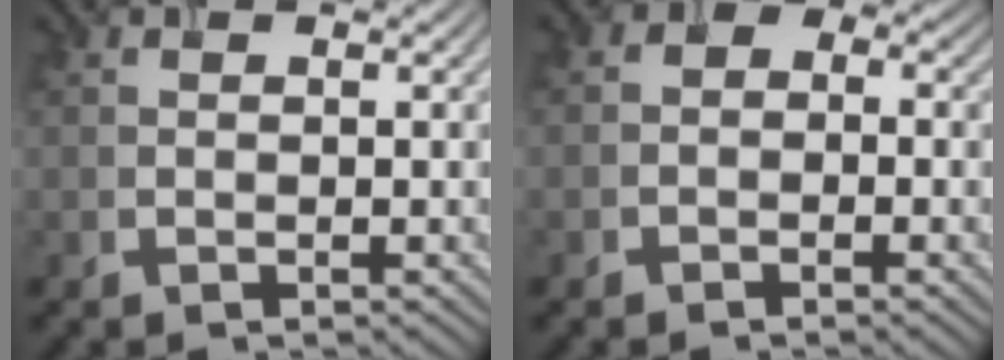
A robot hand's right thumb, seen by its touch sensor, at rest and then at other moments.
{"total": 1.9, "force": [-0.8, 1.5, 0.9], "torque": [-0.014, 0.005, -0.023]}